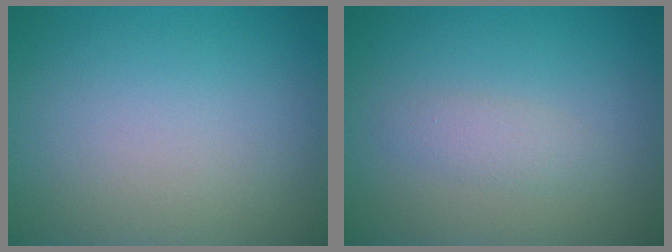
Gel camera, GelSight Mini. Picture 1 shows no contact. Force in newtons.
{"total": 1.4, "press": 1.4, "slide": 0.1}